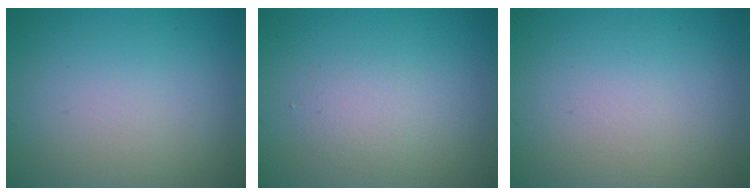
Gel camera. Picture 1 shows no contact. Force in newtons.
{"total": 1.7, "press": 1.7, "slide": 0.1}
{"total": 0.0}